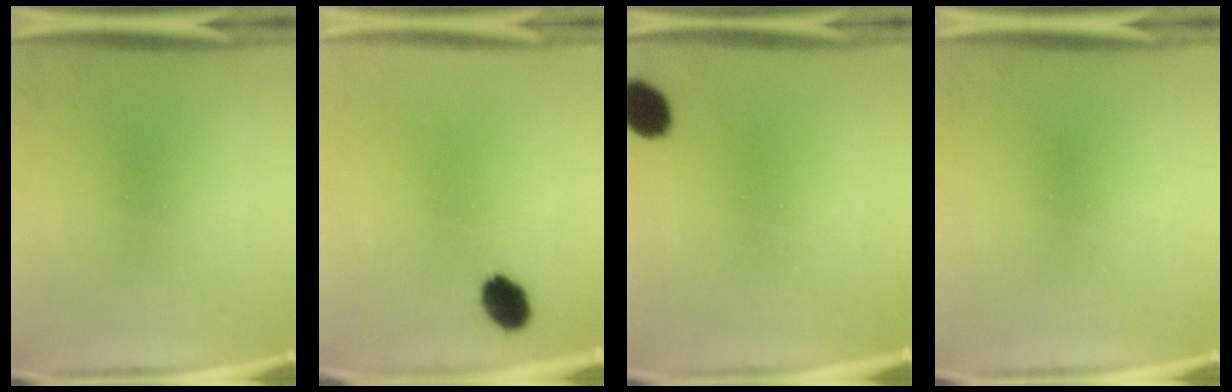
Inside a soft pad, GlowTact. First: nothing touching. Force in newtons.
{"total": 4.1}
{"total": 6.3}
{"total": 0.0}